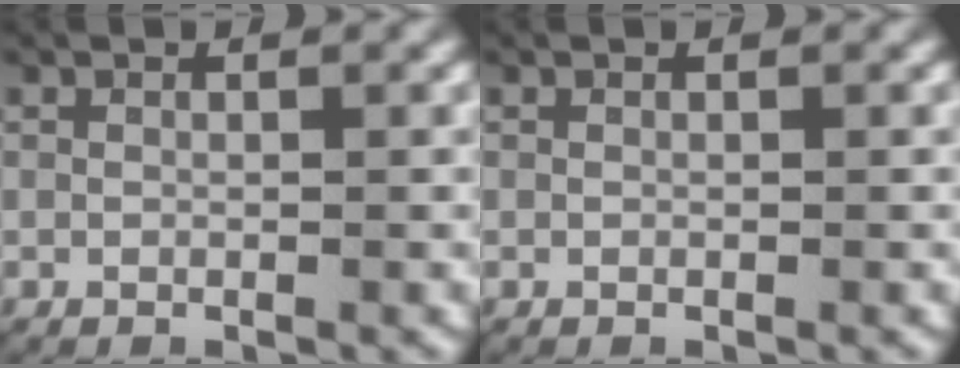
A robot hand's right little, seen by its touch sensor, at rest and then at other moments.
{"total": 0.0}